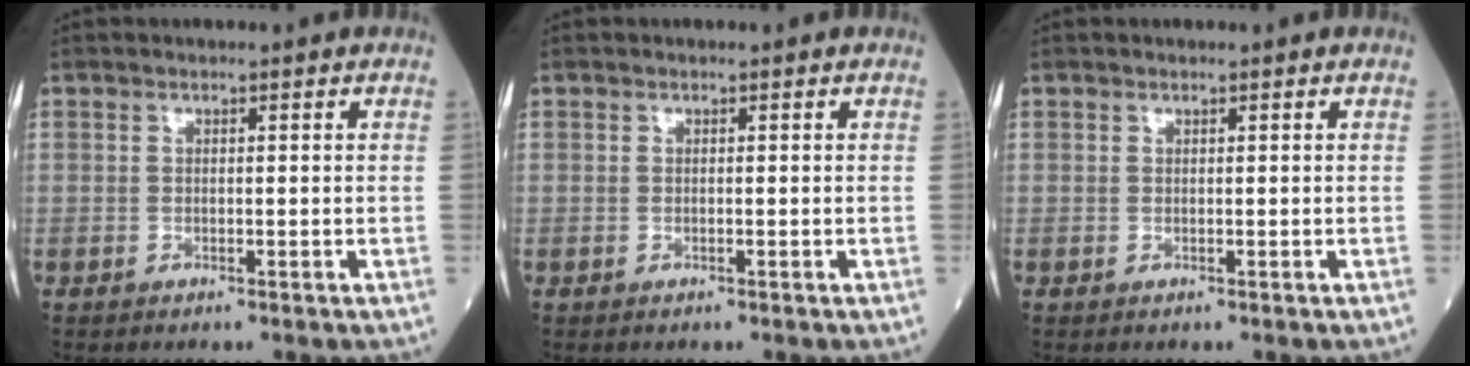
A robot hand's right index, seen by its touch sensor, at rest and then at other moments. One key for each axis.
{"total": 0.0}
{"total": 0.0}